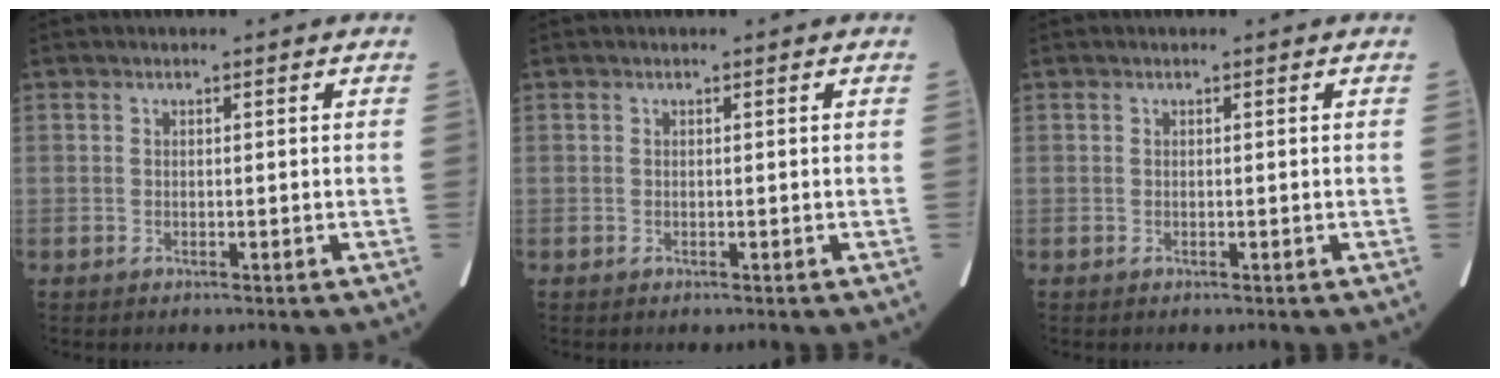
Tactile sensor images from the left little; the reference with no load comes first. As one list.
[{"total": 0.0}, {"total": 0.0}]